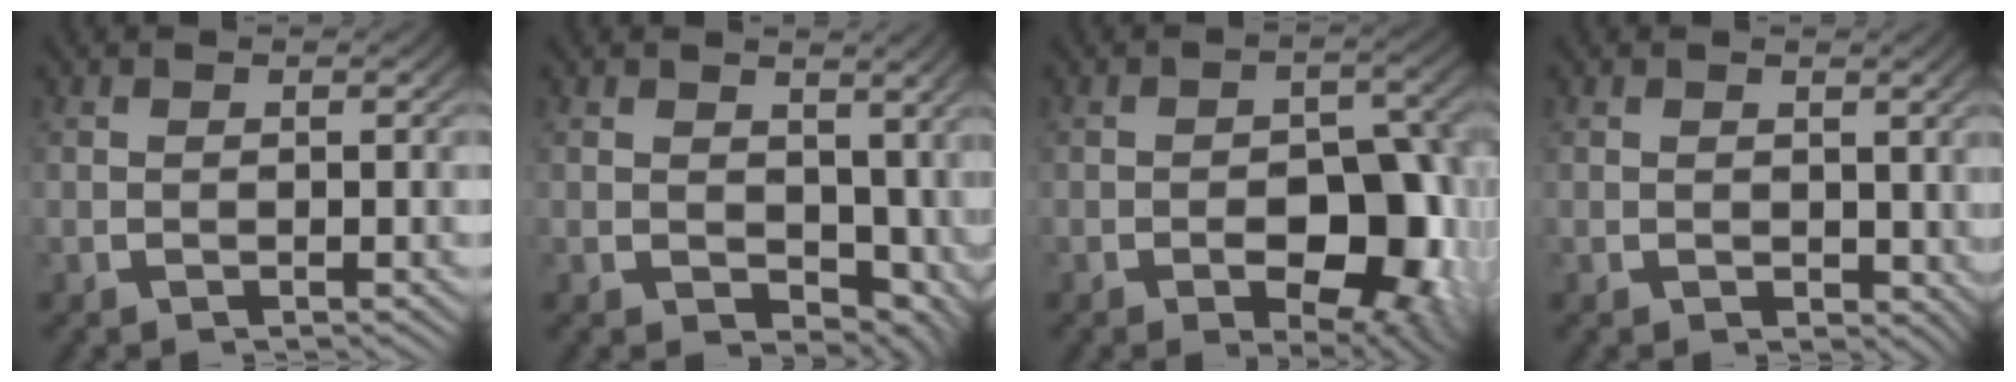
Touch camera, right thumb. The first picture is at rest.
{"total": 5.3, "force": [0.9, 4.2, 3.1], "torque": [-0.044, -0.024, 0.026]}
{"total": 10.2, "force": [-2.1, 6.1, 7.9], "torque": [-0.116, -0.047, -0.011]}
{"total": 1.2, "force": [0.4, 1.1, 0.4], "torque": [0.002, -0.007, 0.014]}